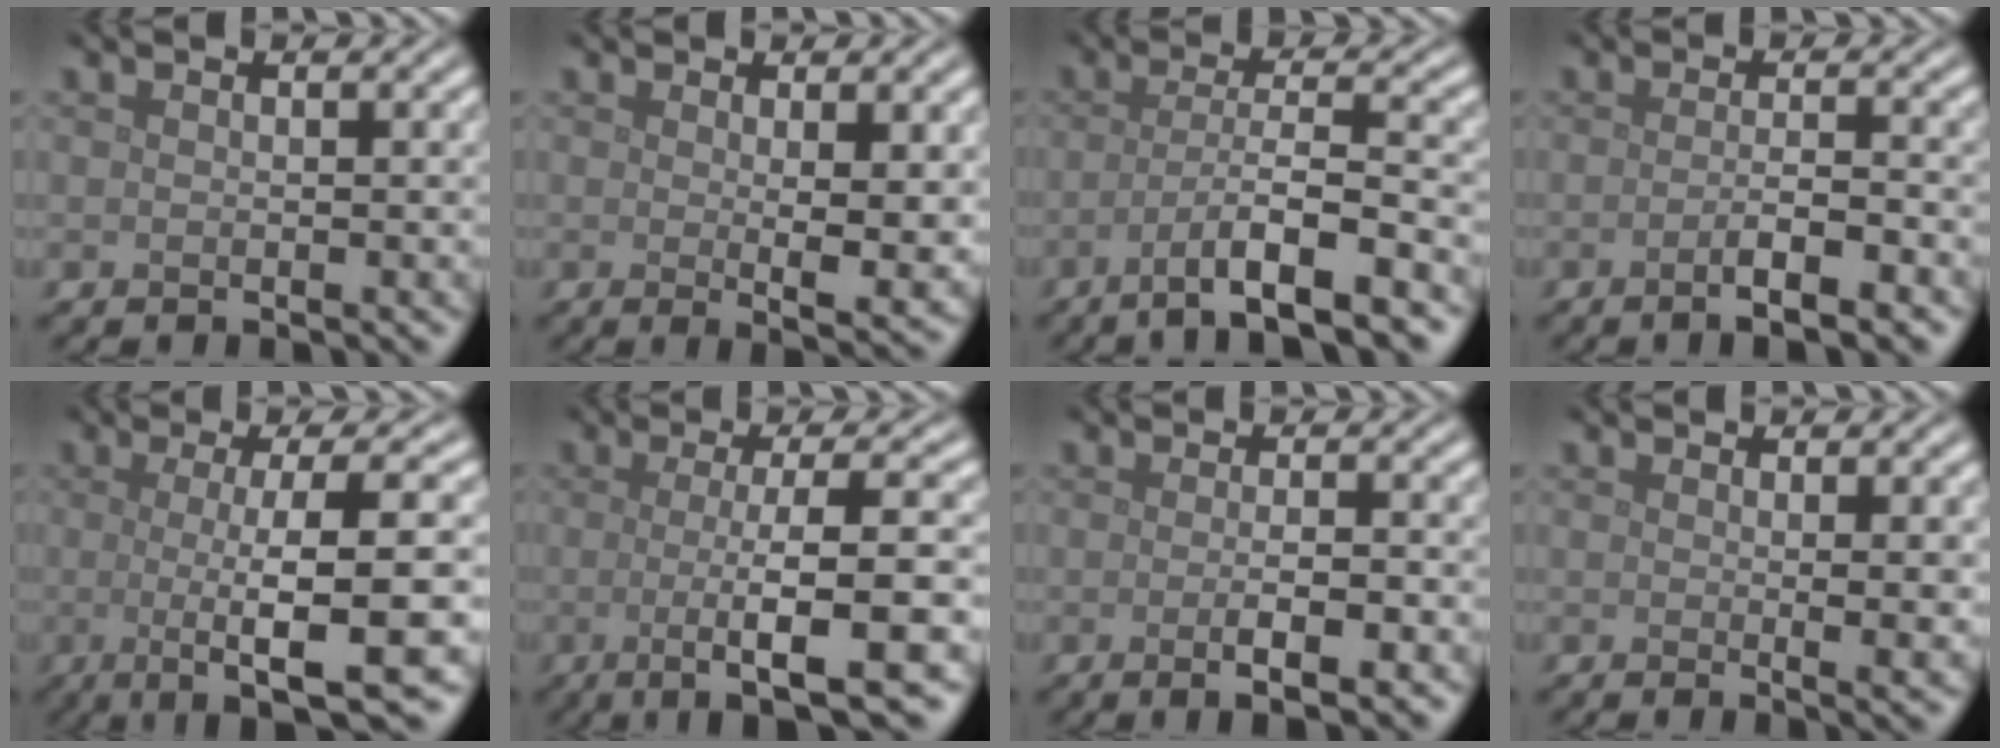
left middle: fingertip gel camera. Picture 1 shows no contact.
{"total": 4.0, "force": [0.5, 0.9, 3.9], "torque": [-0.057, -0.012, 0.014]}
{"total": 6.5, "force": [-3.3, 1.1, 5.4], "torque": [-0.087, 0.006, -0.061]}
{"total": 3.4, "force": [-1.6, 0.7, 2.9], "torque": [-0.044, 0.003, -0.031]}
{"total": 9.9, "force": [-2.2, 2.2, 9.4], "torque": [-0.111, -0.008, -0.040]}
{"total": 8.1, "force": [-1.9, 1.7, 7.7], "torque": [-0.101, -0.008, -0.039]}
{"total": 3.2, "force": [-0.9, 0.8, 3.0], "torque": [-0.042, -0.003, -0.013]}
{"total": 2.4, "force": [0.4, 0.5, 2.4], "torque": [-0.030, -0.008, 0.005]}